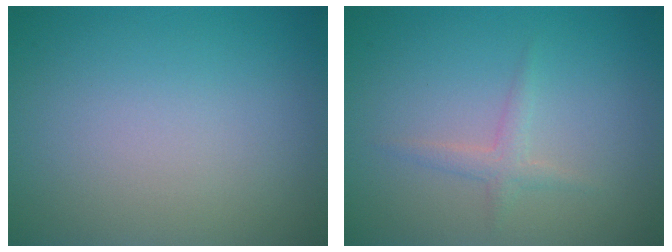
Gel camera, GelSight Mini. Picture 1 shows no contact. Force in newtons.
{"total": 1.3, "press": 1.3, "slide": 0.0}